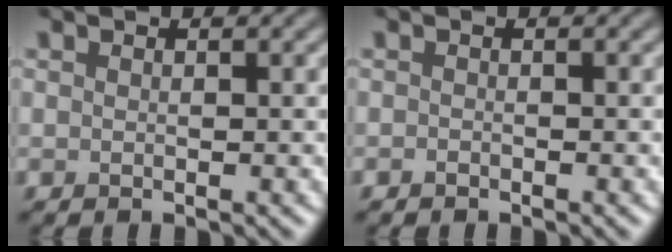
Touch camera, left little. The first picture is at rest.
{"total": 0.0}